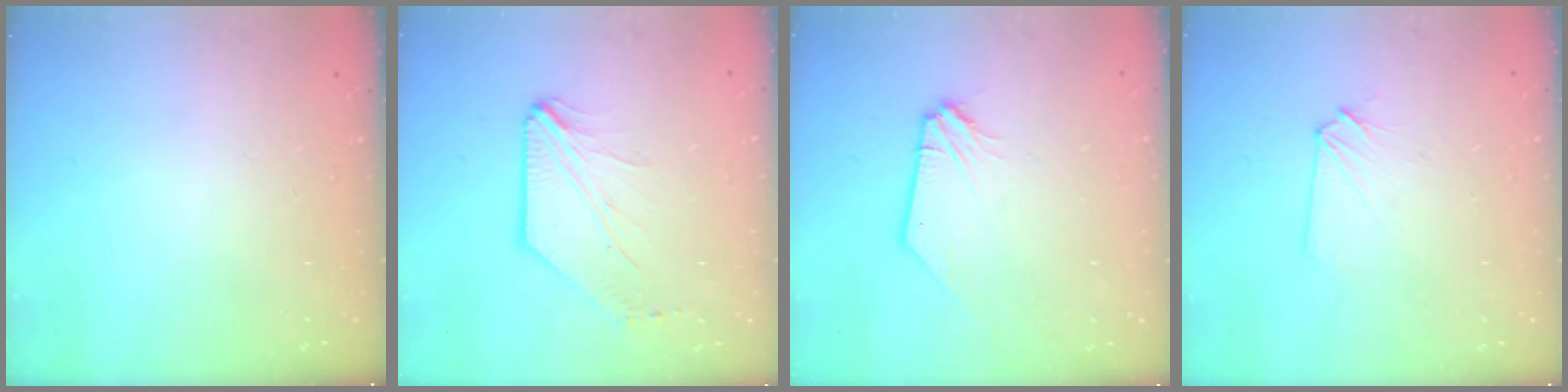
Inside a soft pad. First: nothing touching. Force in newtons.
{"total": 4.0, "press": 3.9, "slide": 0.8}
{"total": 1.4, "press": 1.3, "slide": 0.3}
{"total": 2.5, "press": 2.4, "slide": 0.4}